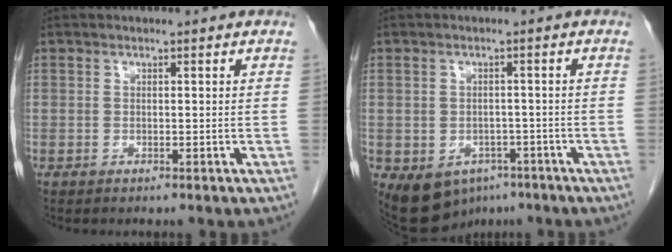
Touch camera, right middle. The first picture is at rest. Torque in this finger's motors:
{"motor_torque": [-0.03, 0.04, 0.01, 0.02]}